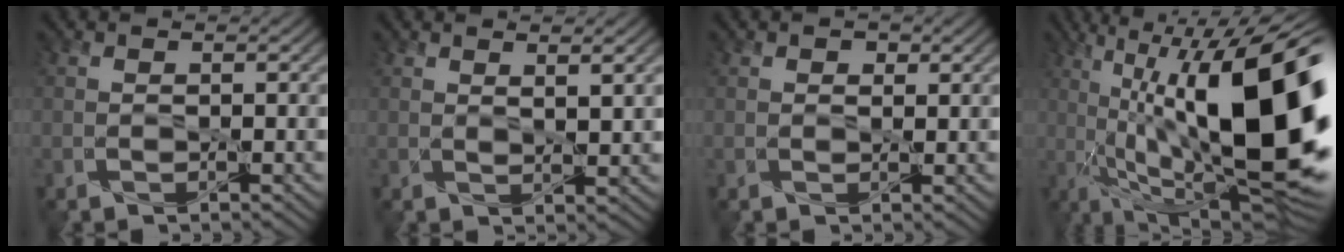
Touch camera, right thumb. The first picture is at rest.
{"total": 2.1, "force": [1.7, 0.0, 1.2], "torque": [-0.022, -0.007, 0.036]}
{"total": 1.2, "force": [0.8, 0.7, 0.6], "torque": [-0.012, -0.003, 0.014]}
{"total": 20.7, "force": [1.3, 6.8, 19.5], "torque": [-0.310, 0.027, 0.031]}